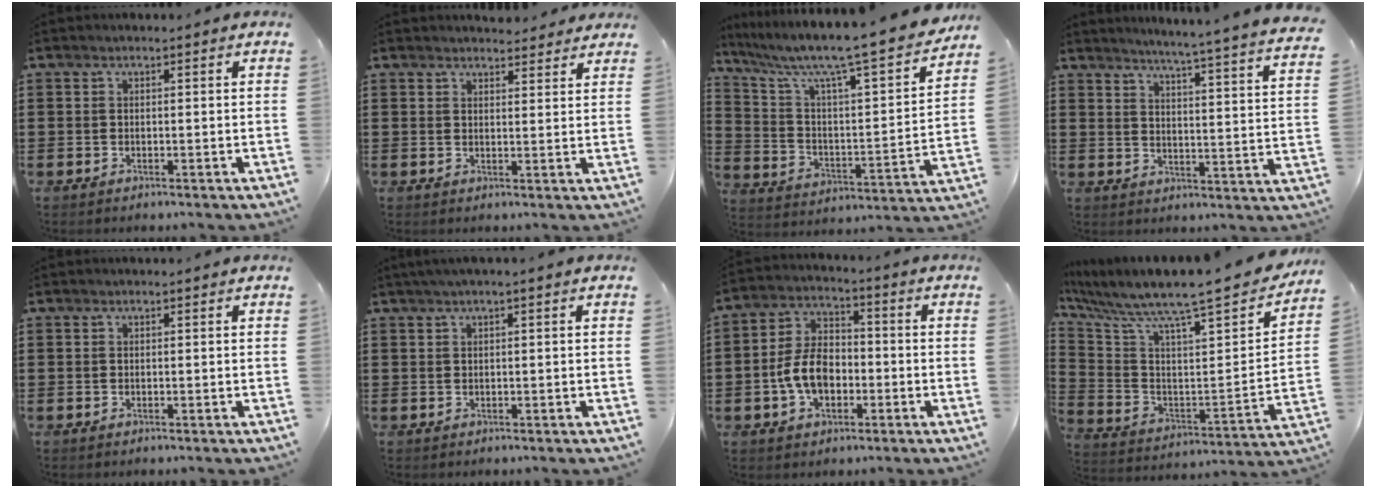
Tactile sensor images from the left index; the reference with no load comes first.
{"total": 2.9, "force": [2.9, 0.6, 0.2], "torque": [-0.003, -0.010, 0.054]}
{"total": 9.3, "force": [7.8, 0.5, 4.9], "torque": [-0.130, -0.066, 0.122]}
{"total": 4.9, "force": [4.2, -1.5, 1.8], "torque": [-0.047, -0.048, 0.062]}
{"total": 0.0}
{"total": 1.2, "force": [0.4, -0.1, 1.1], "torque": [-0.017, -0.002, 0.007]}
{"total": 8.0, "force": [-2.1, 5.1, 5.8], "torque": [-0.137, 0.006, -0.045]}
{"total": 9.9, "force": [8.5, 0.3, 5.2], "torque": [-0.120, -0.077, 0.127]}